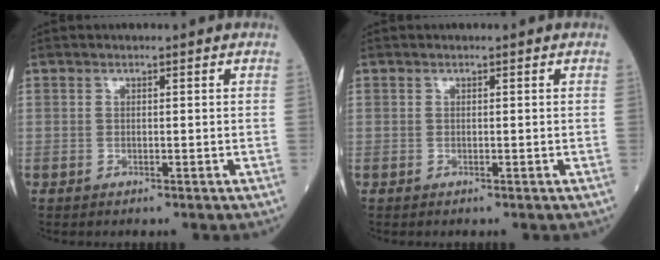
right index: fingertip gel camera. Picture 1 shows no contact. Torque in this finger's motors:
{"motor_torque": [0.02, -0.02, 0.00, 0.01]}